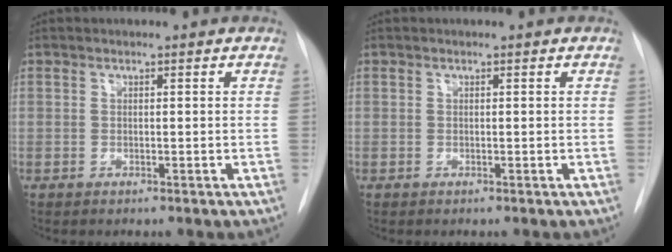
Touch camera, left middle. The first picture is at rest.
{"total": 0.0}